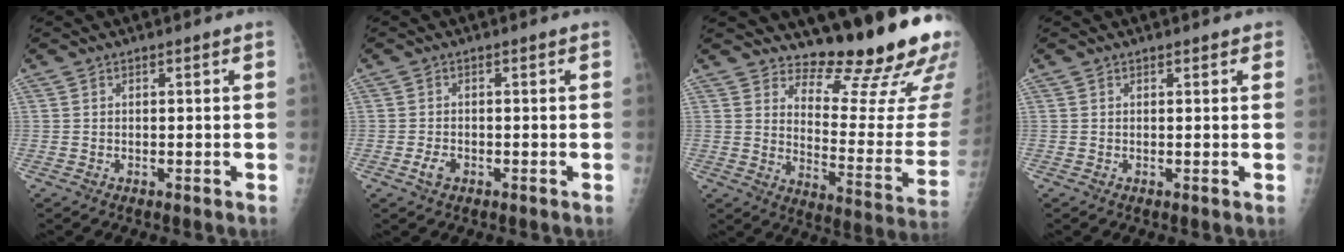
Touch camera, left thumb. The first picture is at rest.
{"total": 1.9, "force": [-0.8, 1.2, 1.2], "torque": [-0.025, 0.001, -0.015]}
{"total": 19.1, "force": [16.0, 4.4, 9.4], "torque": [-0.084, -0.159, 0.210]}
{"total": 0.9, "force": [0.7, 0.5, 0.3], "torque": [0.004, -0.002, 0.005]}